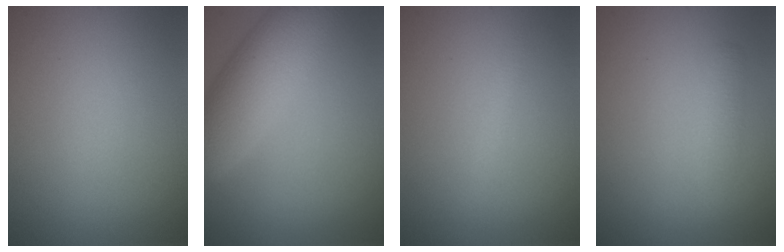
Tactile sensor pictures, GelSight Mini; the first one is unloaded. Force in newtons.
{"total": 7.3, "press": 7.3, "slide": 0.0}
{"total": 0.8, "press": 0.8, "slide": 0.0}
{"total": 1.3, "press": 1.3, "slide": 0.0}